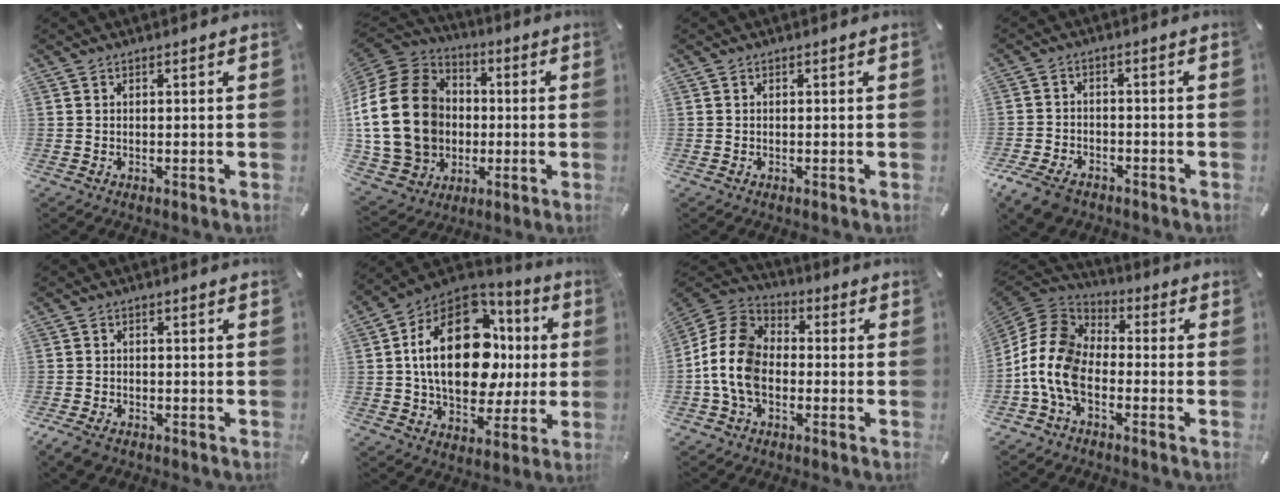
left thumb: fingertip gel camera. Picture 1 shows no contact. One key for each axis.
{"total": 25.0, "fx": -0.7, "fy": 20.4, "fz": 14.5, "tx": -0.311, "ty": 0.012, "tz": 0.001}
{"total": 0.0}
{"total": 6.5, "fx": -4.4, "fy": 3.9, "fz": 2.8, "tx": -0.072, "ty": 0.014, "tz": -0.086}
{"total": 3.6, "fx": -2.4, "fy": 2.1, "fz": 1.5, "tx": -0.046, "ty": 0.006, "tz": -0.051}
{"total": 25.4, "fx": 3.4, "fy": 15.7, "fz": 19.7, "tx": -0.348, "ty": -0.010, "tz": 0.058}
{"total": 13.1, "fx": -3.0, "fy": 9.9, "fz": 8.1, "tx": -0.182, "ty": 0.025, "tz": -0.053}
{"total": 13.6, "fx": -5.5, "fy": 8.8, "fz": 8.8, "tx": -0.201, "ty": 0.020, "tz": -0.109}